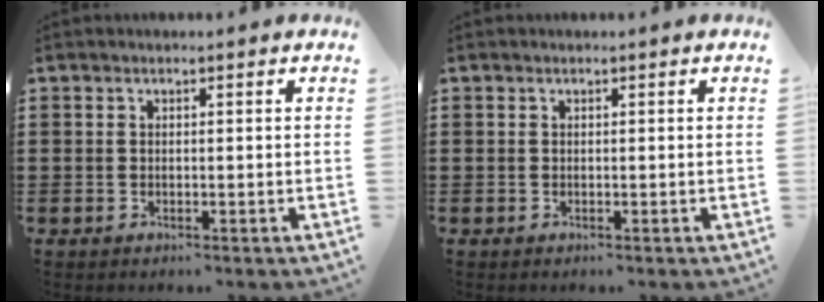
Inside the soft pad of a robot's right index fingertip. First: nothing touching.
{"total": 0.0}